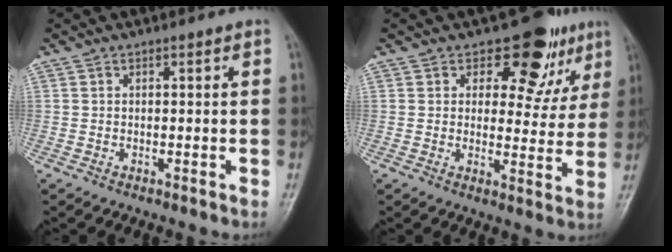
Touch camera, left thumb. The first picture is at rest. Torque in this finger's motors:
{"motor_torque": [0.01, 0.33, 0.37, 0.14, 0.03]}